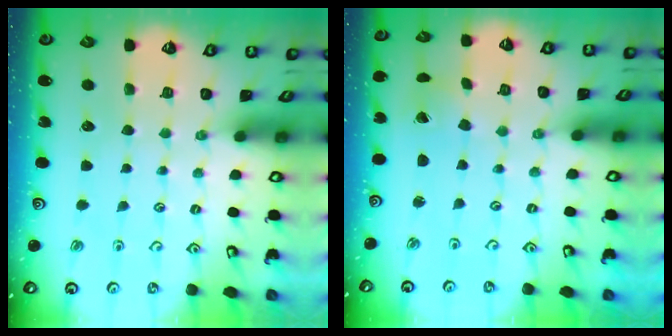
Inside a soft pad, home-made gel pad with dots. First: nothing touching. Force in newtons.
{"total": 1.4, "press": 1.4, "slide": 0.3}